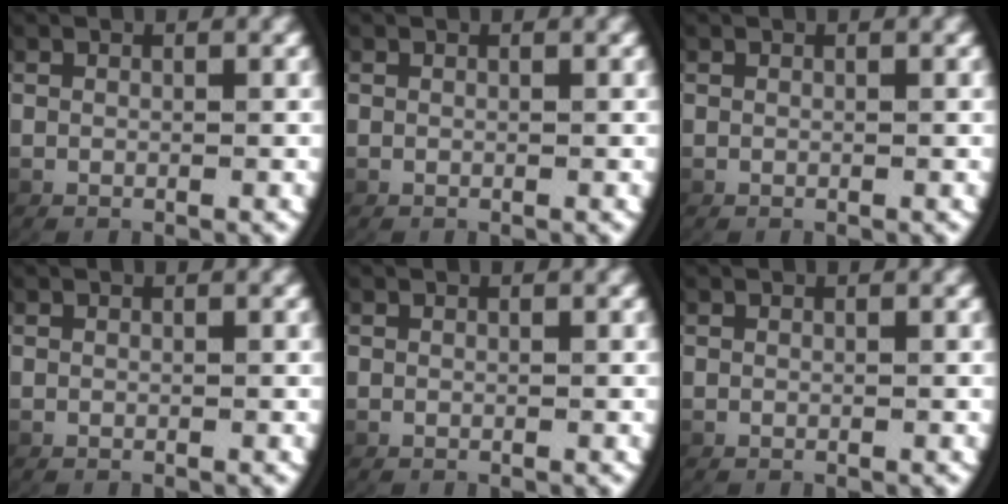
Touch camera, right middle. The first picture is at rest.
{"total": 0.0}
{"total": 0.0}
{"total": 0.0}
{"total": 0.0}
{"total": 0.0}